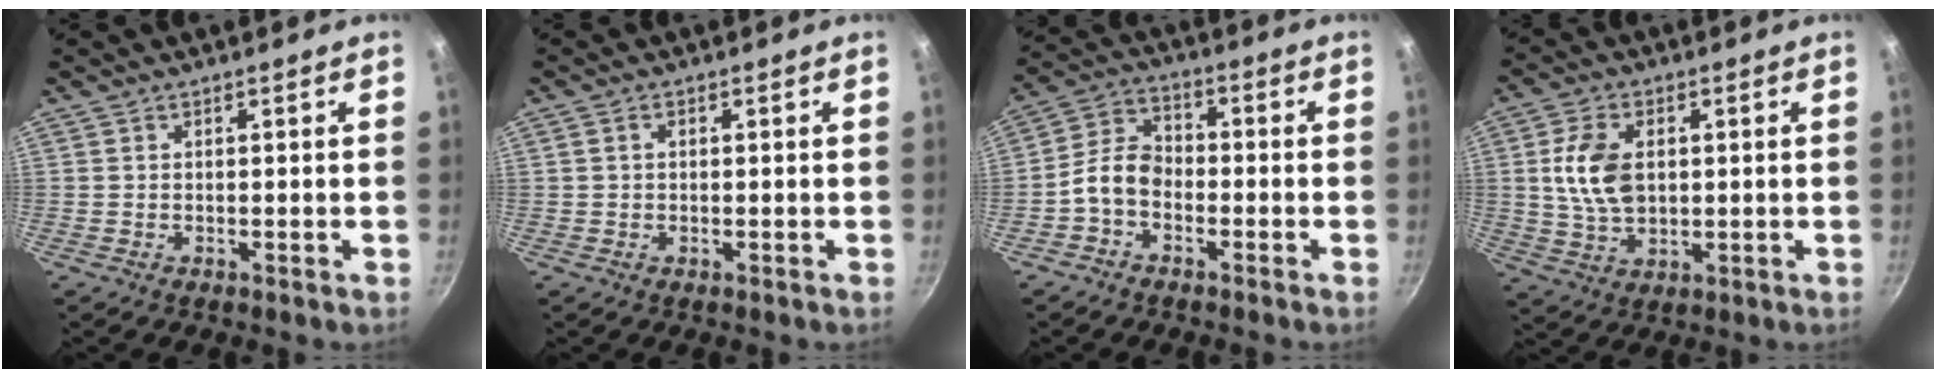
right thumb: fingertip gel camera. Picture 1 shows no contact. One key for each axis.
{"total": 1.2, "fx": 0.1, "fy": 0.9, "fz": 0.8, "tx": -0.014, "ty": 0.006, "tz": 0.002}
{"total": 6.9, "fx": -2.7, "fy": 4.7, "fz": 4.3, "tx": -0.075, "ty": 0.040, "tz": -0.067}
{"total": 10.0, "fx": 1.4, "fy": 6.4, "fz": 7.5, "tx": -0.130, "ty": -0.003, "tz": 0.028}